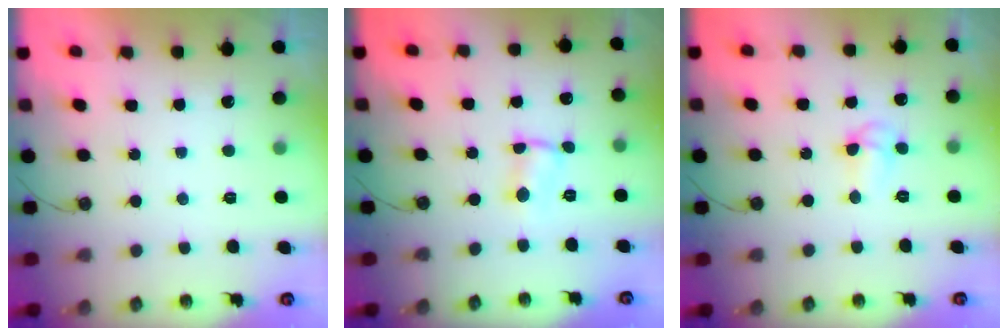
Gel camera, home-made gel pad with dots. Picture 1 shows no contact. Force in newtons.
{"total": 1.3, "press": 1.3, "slide": 0.5}
{"total": 5.0, "press": 4.9, "slide": 0.7}